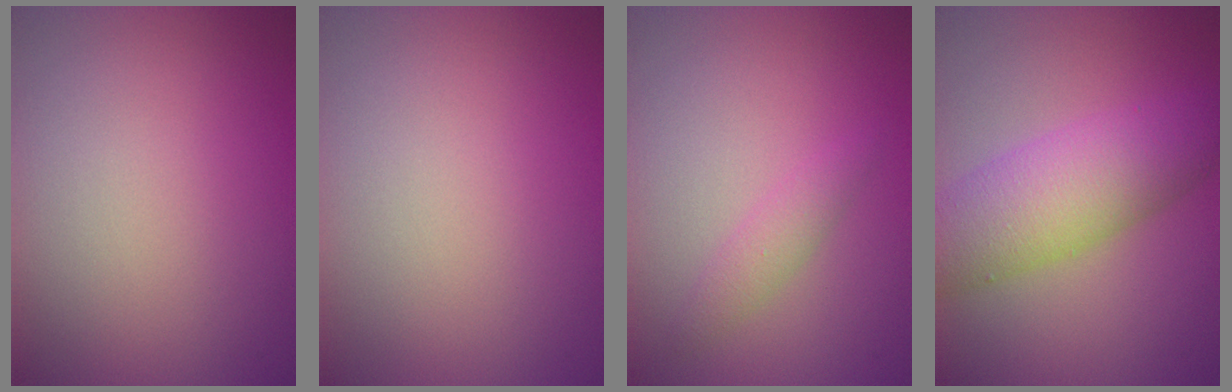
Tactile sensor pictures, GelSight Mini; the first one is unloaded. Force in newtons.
{"total": 0.0}
{"total": 1.5, "press": 1.5, "slide": 0.0}
{"total": 7.3, "press": 7.3, "slide": 0.2}